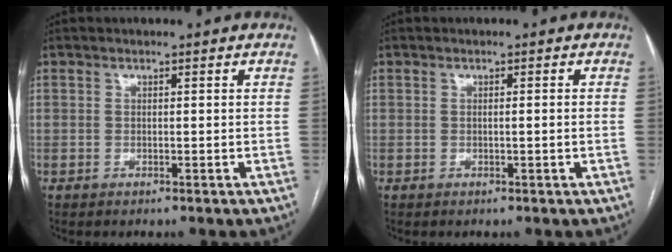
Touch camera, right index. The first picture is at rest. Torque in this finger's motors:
{"motor_torque": [-0.21, -0.09, -0.03, -0.01]}